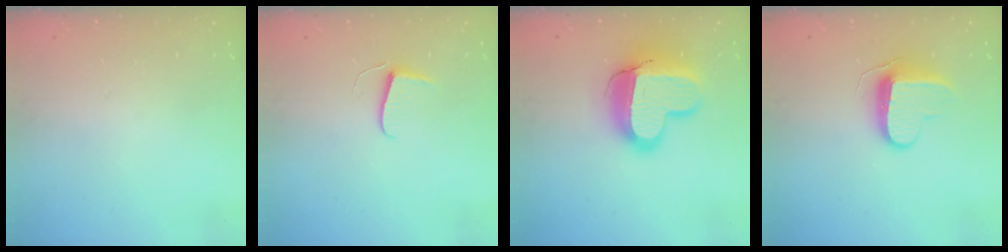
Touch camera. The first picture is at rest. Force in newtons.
{"total": 5.9, "press": 5.8, "slide": 0.6}
{"total": 16.9, "press": 16.8, "slide": 1.4}
{"total": 9.6, "press": 9.6, "slide": 0.9}